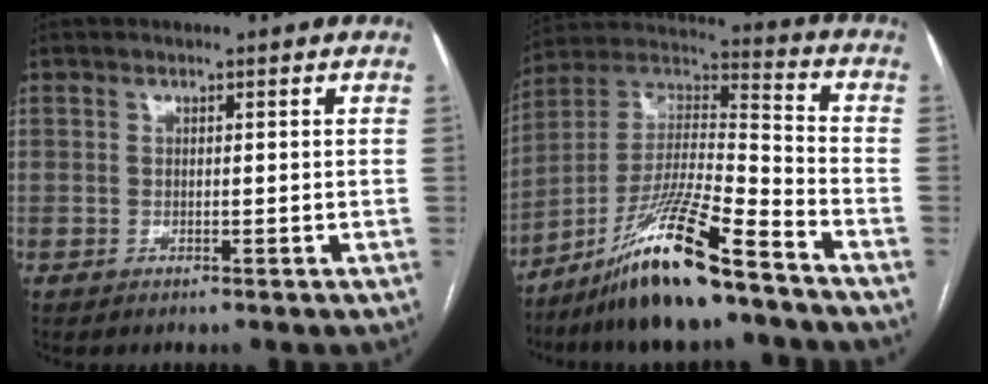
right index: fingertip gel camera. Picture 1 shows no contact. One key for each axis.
{"total": 16.6, "fx": -11.8, "fy": 0.7, "fz": 11.7, "tx": -0.231, "ty": -0.006, "tz": -0.213}